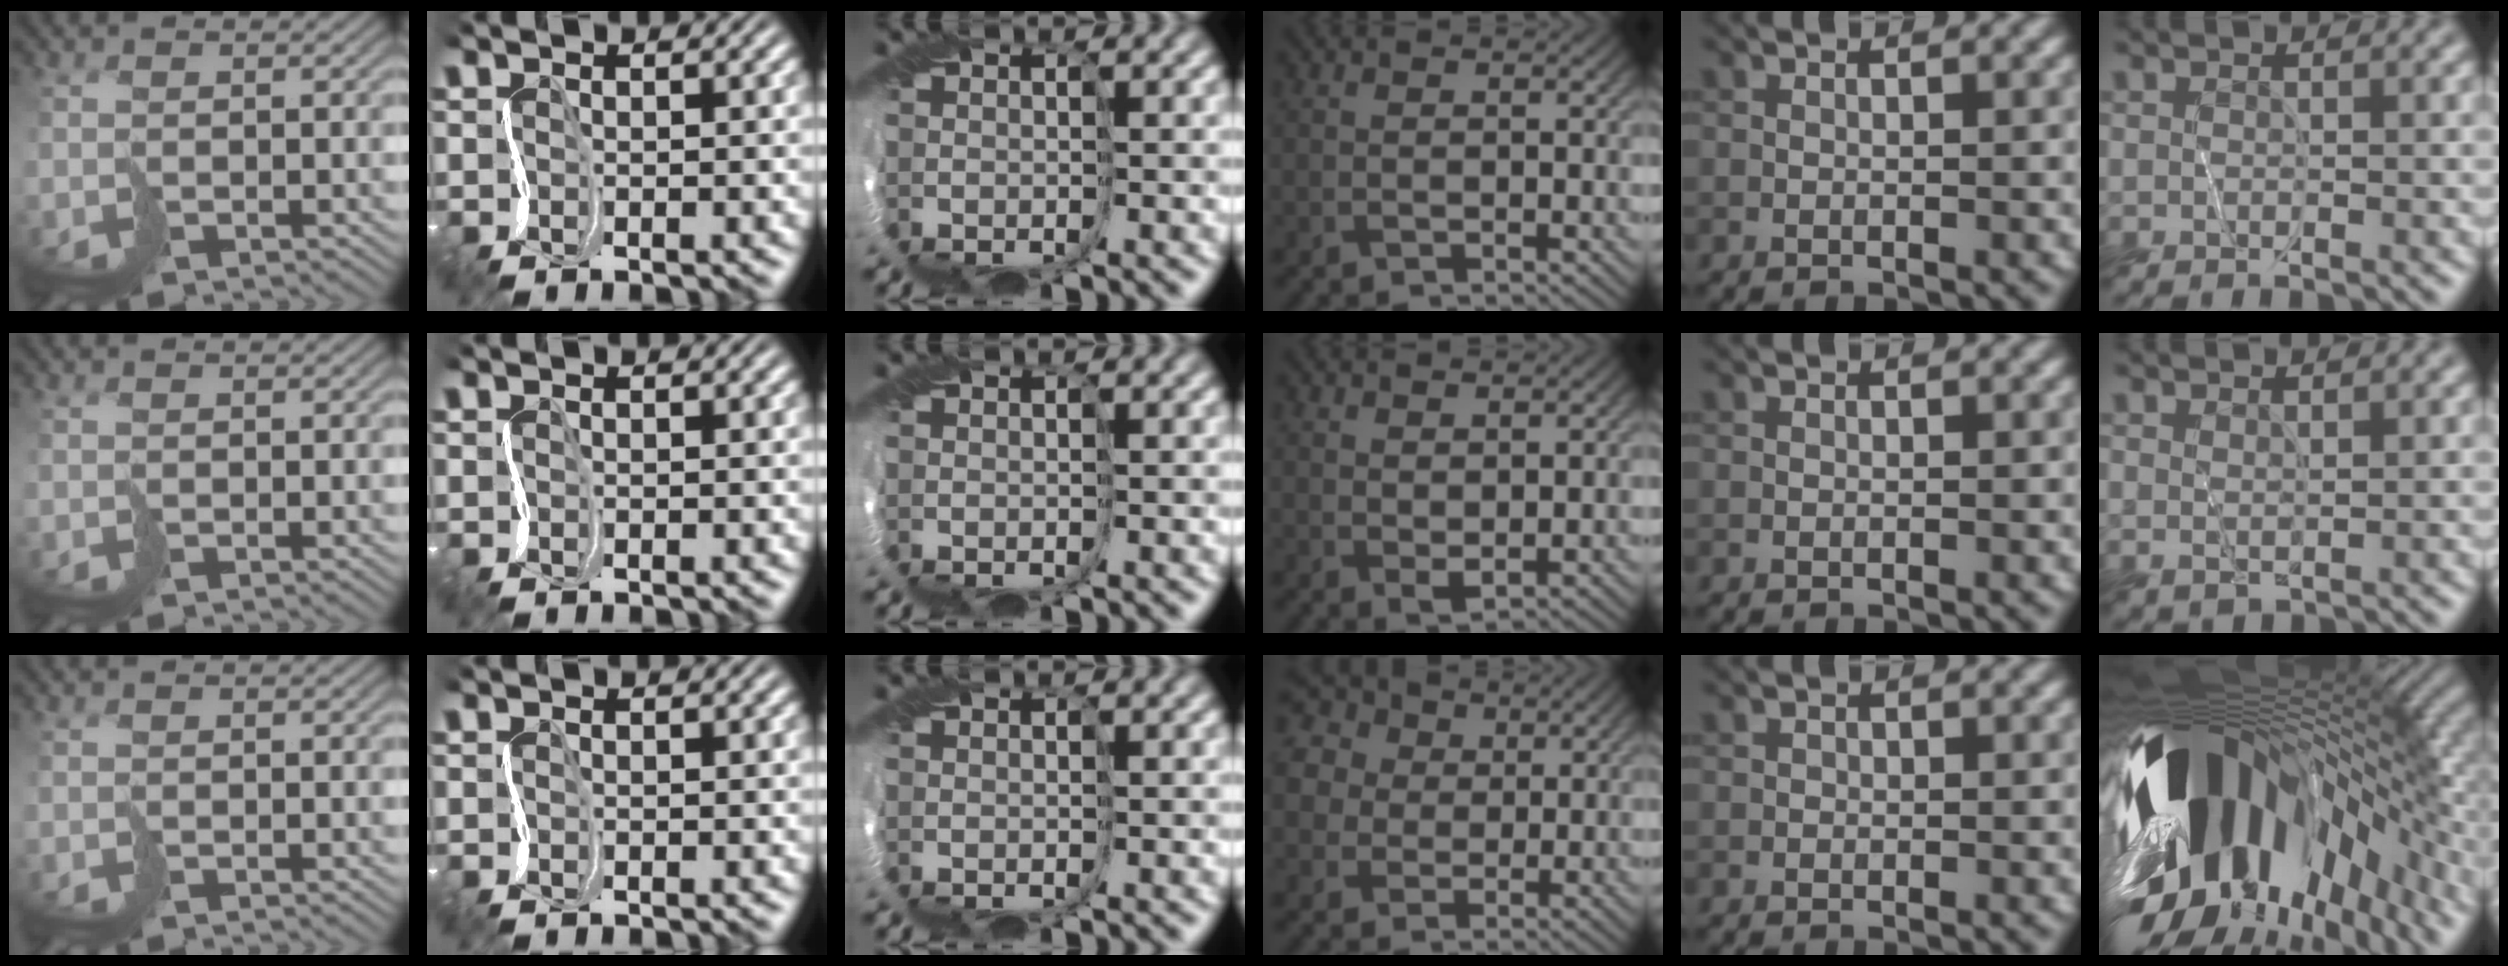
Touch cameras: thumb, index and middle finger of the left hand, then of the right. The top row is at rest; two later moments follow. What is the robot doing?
{"motion": "cut", "object": "bubble wrap"}